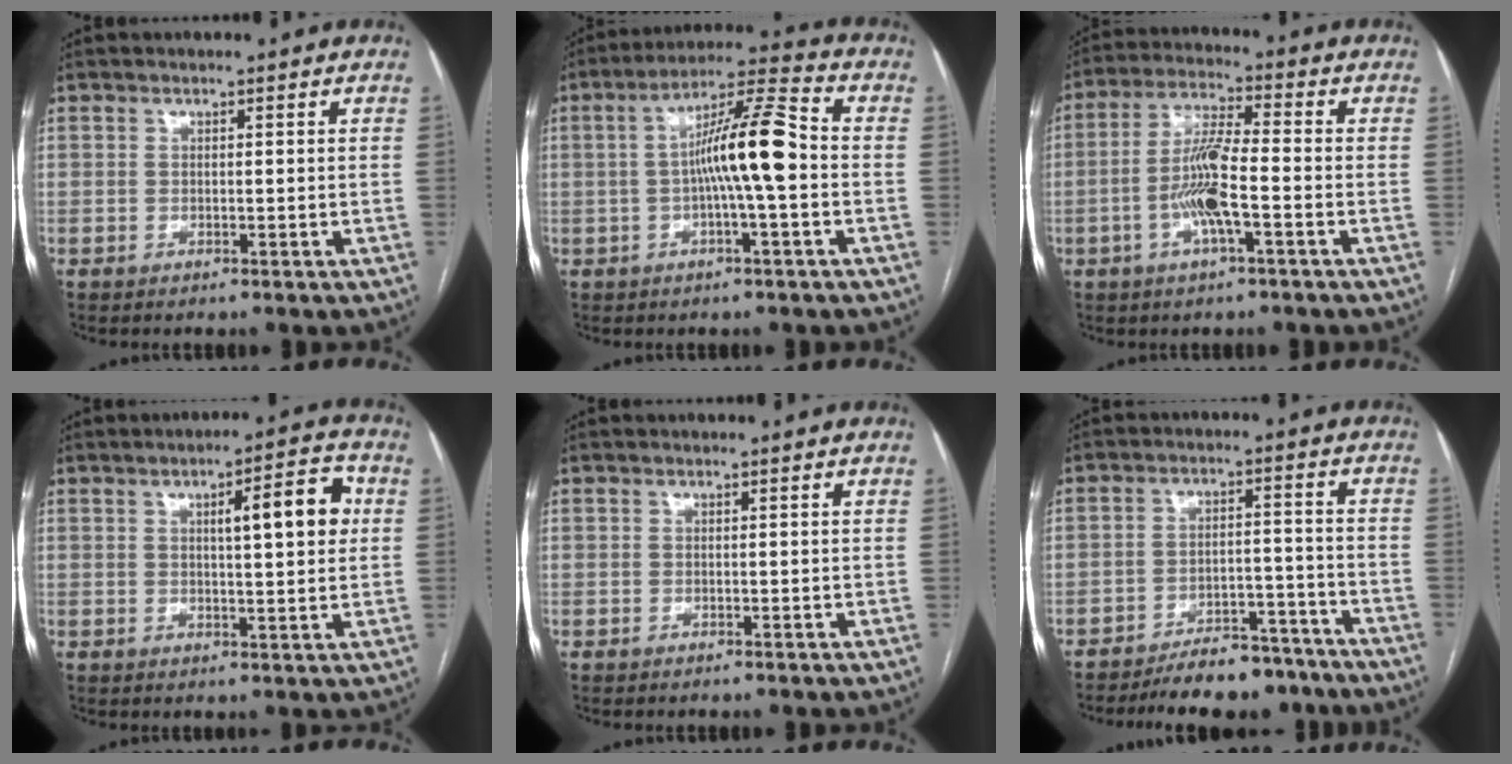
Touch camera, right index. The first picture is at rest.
{"total": 11.0, "force": [-0.9, 0.7, 10.9], "torque": [-0.190, 0.023, -0.021]}
{"total": 8.8, "force": [-2.5, 1.1, 8.4], "torque": [-0.171, 0.005, -0.052]}
{"total": 8.3, "force": [2.0, 1.6, 7.9], "torque": [-0.111, 0.016, 0.027]}
{"total": 0.0}
{"total": 11.5, "force": [-10.2, 3.8, 3.9], "torque": [-0.040, 0.017, -0.147]}